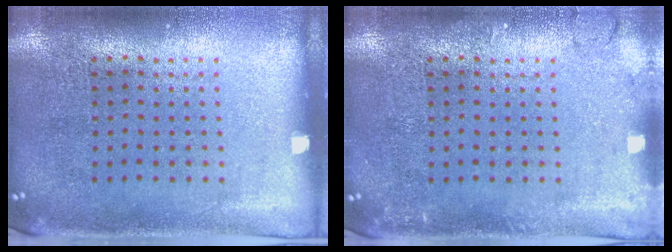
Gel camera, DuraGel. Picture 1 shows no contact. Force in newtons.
{"total": 1.4, "press": 1.4, "slide": 0.2}